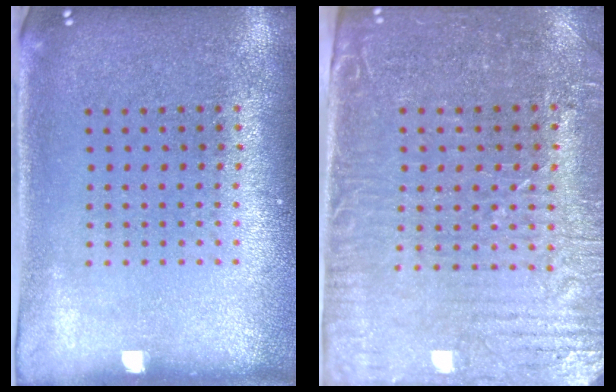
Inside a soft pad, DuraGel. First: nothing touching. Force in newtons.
{"total": 3.8, "press": 3.5, "slide": 1.7}